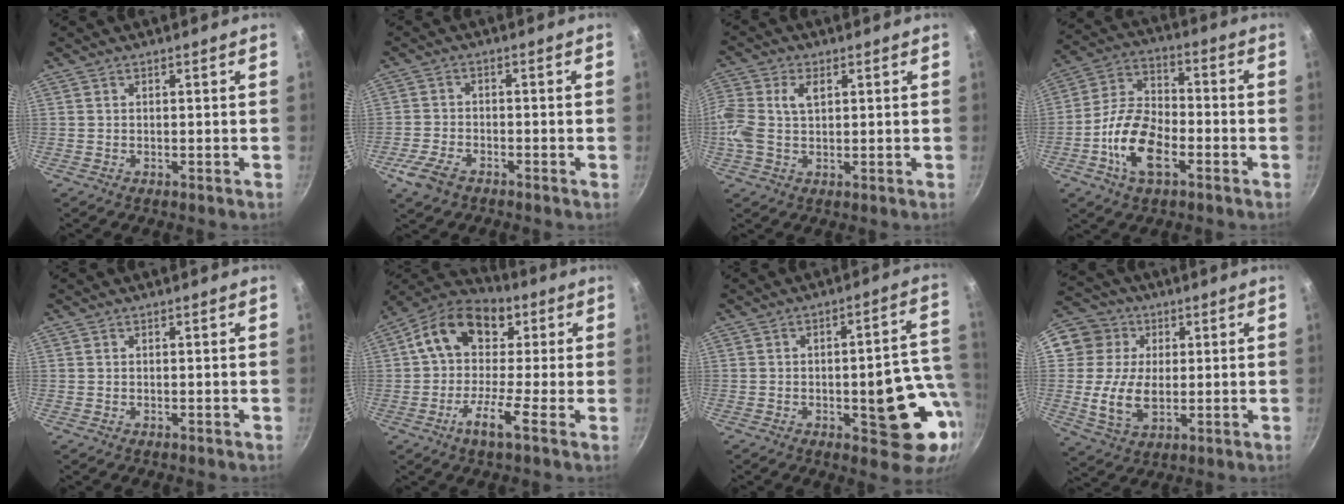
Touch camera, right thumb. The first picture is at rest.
{"total": 5.4, "force": [-3.4, 2.7, 3.3], "torque": [-0.077, 0.017, -0.071]}
{"total": 7.7, "force": [1.2, 4.7, 5.9], "torque": [-0.128, 0.015, 0.016]}
{"total": 12.0, "force": [-4.5, 6.3, 9.2], "torque": [-0.165, 0.032, -0.092]}
{"total": 0.0}
{"total": 14.1, "force": [0.8, 8.3, 11.4], "torque": [-0.175, 0.040, -0.011]}
{"total": 16.5, "force": [-3.7, 6.8, 14.5], "torque": [-0.117, 0.028, -0.048]}
{"total": 12.8, "force": [1.8, 10.8, 6.8], "torque": [-0.106, -0.003, 0.026]}